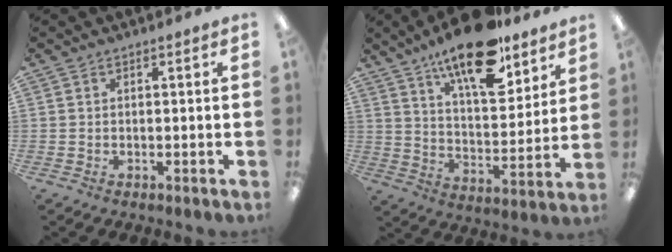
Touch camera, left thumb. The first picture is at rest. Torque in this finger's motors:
{"motor_torque": [1.02, 0.84, 1.68, -1.15, 0.21]}